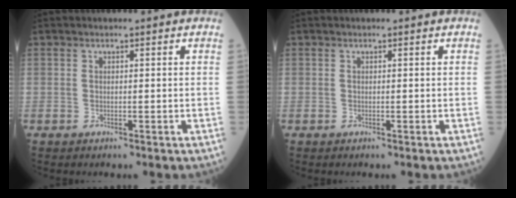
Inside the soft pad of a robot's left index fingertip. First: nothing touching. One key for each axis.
{"total": 0.0}